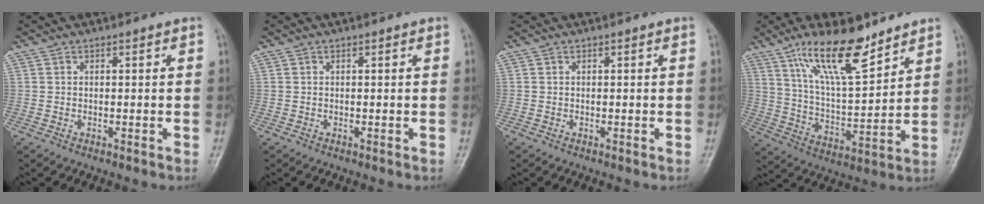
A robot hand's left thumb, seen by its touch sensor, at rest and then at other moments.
{"total": 0.0}
{"total": 0.0}
{"total": 15.3, "force": [10.7, 4.2, 10.1], "torque": [-0.156, -0.066, 0.201]}